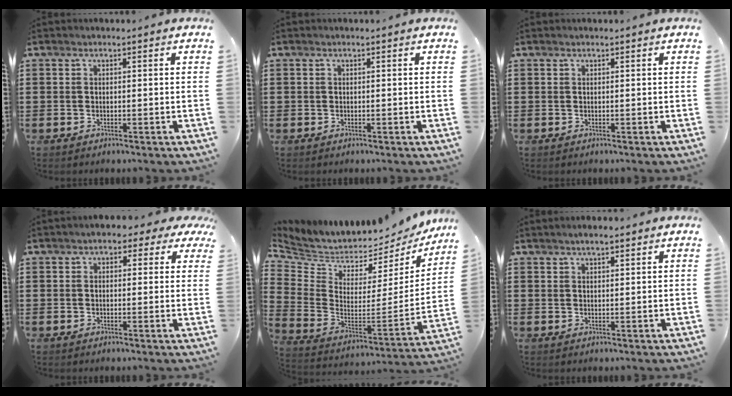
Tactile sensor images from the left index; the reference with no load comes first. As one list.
[{"total": 0.0}, {"total": 0.0}, {"total": 2.4, "force": [1.4, 1.4, 1.3], "torque": [-0.024, 0.008, 0.021]}, {"total": 4.1, "force": [3.5, 1.7, 1.3], "torque": [-0.052, -0.048, 0.057]}, {"total": 1.9, "force": [1.6, 0.3, 1.0], "torque": [-0.021, 0.004, 0.030]}]